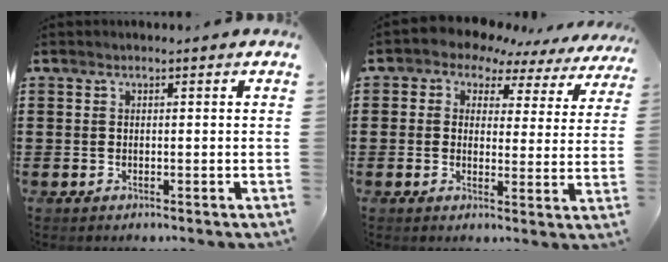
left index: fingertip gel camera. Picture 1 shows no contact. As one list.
[{"total": 3.4, "force": [2.7, 1.8, 0.8], "torque": [-0.039, -0.017, 0.042]}]